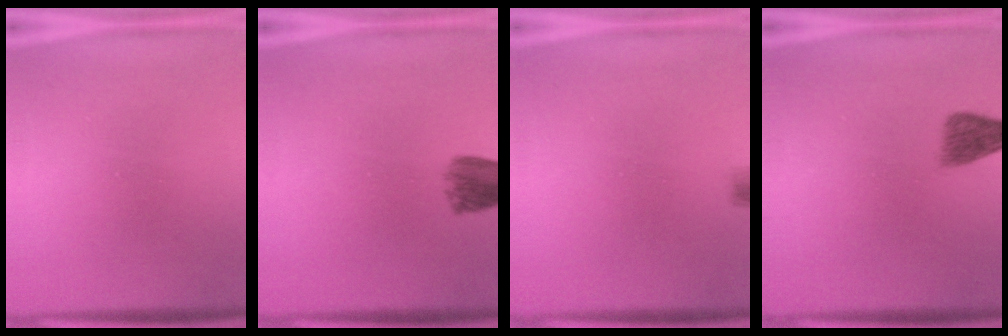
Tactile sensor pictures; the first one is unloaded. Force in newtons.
{"total": 4.6}
{"total": 1.6}
{"total": 2.7}